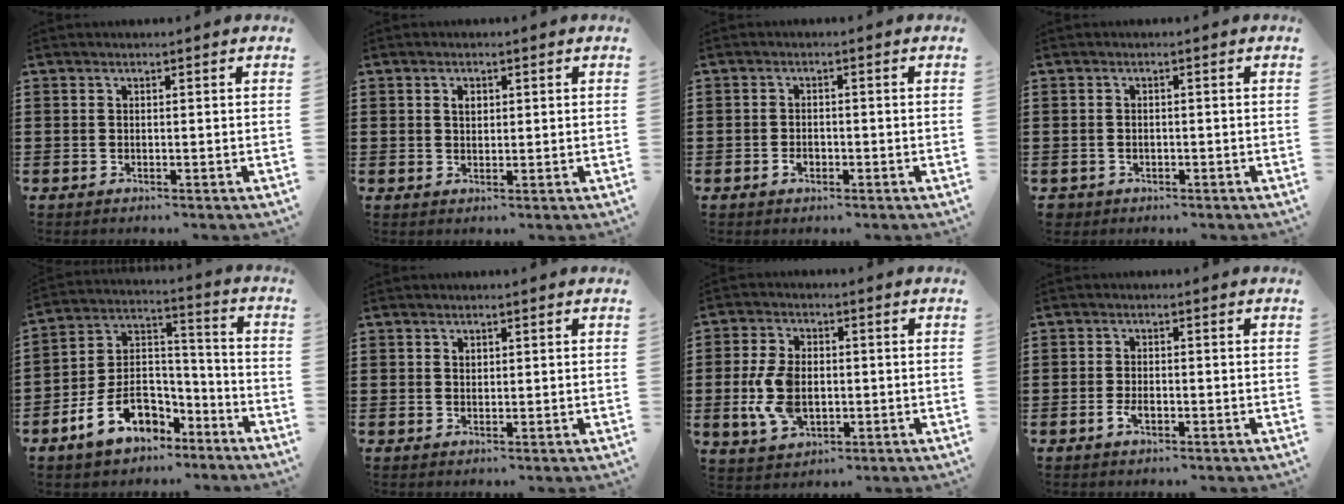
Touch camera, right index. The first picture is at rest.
{"total": 1.4, "force": [0.6, 0.7, 1.0], "torque": [-0.021, 0.006, 0.012]}
{"total": 1.6, "force": [-0.7, 1.0, 1.0], "torque": [-0.020, -0.001, -0.014]}
{"total": 1.0, "force": [-0.7, 0.7, 0.1], "torque": [-0.005, 0.003, -0.016]}
{"total": 10.2, "force": [-6.3, 6.4, 4.7], "torque": [-0.110, 0.022, -0.117]}
{"total": 0.7, "force": [0.6, 0.3, 0.2], "torque": [-0.006, 0.002, 0.012]}
{"total": 8.4, "force": [-0.9, 5.4, 6.4], "torque": [-0.157, 0.002, -0.021]}
{"total": 2.1, "force": [-0.8, 1.0, 1.7], "torque": [-0.039, -0.001, -0.018]}